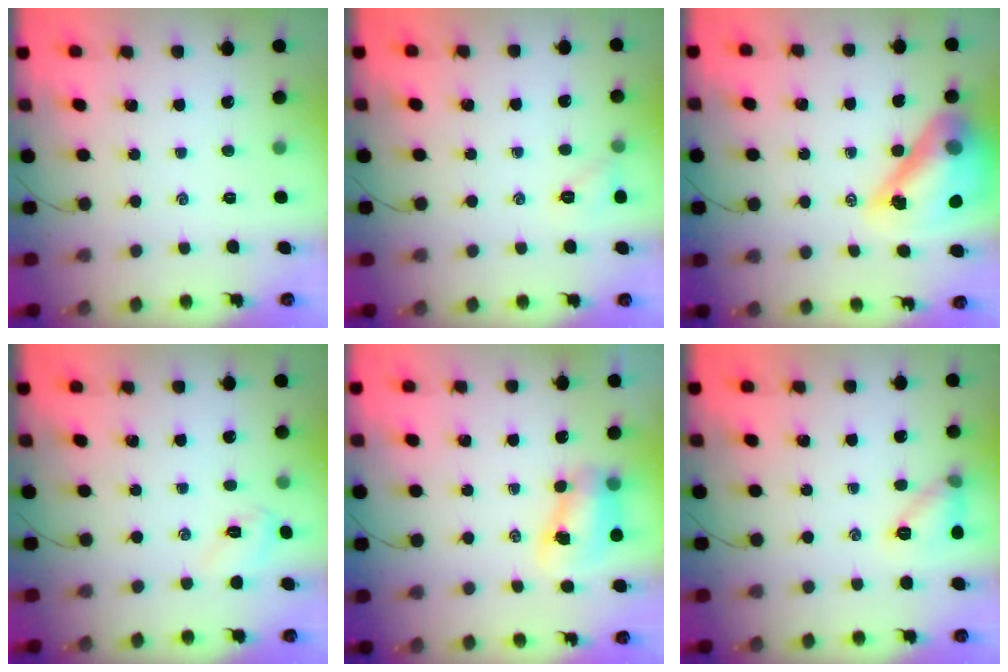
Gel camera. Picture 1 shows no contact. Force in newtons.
{"total": 5.3, "press": 5.1, "slide": 1.5}
{"total": 18.2, "press": 17.4, "slide": 5.3}
{"total": 3.9, "press": 3.7, "slide": 1.1}
{"total": 7.9, "press": 7.8, "slide": 1.1}
{"total": 8.7, "press": 8.6, "slide": 1.0}